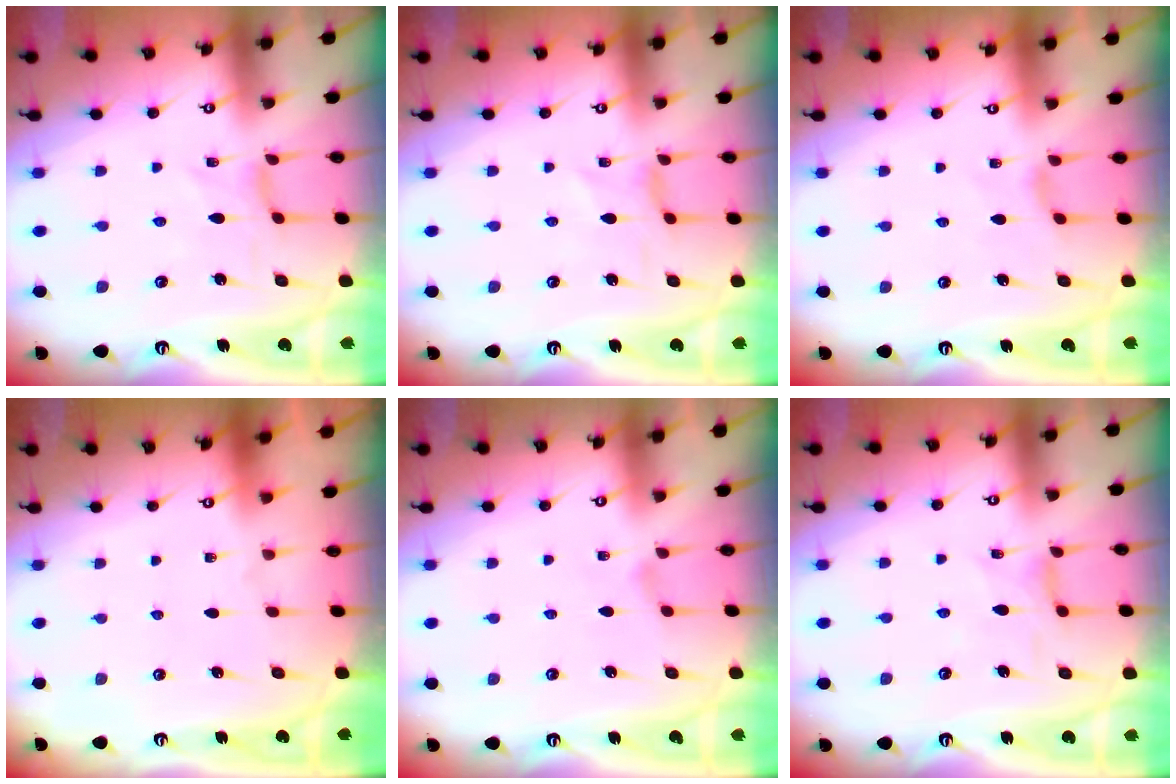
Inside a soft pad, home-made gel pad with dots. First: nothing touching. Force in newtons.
{"total": 0.9, "press": 0.8, "slide": 0.3}
{"total": 1.7, "press": 1.6, "slide": 0.4}
{"total": 0.0}
{"total": 1.7, "press": 1.7, "slide": 0.3}
{"total": 1.2, "press": 1.1, "slide": 0.4}